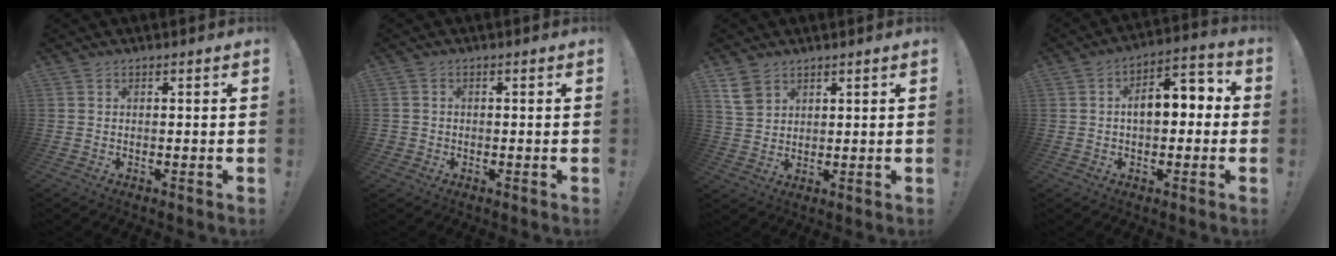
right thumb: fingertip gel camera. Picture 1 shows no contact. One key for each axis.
{"total": 1.5, "fx": -0.5, "fy": 1.2, "fz": 0.6, "tx": -0.010, "ty": 0.003, "tz": -0.009}
{"total": 6.1, "fx": 3.9, "fy": 4.0, "fz": 2.5, "tx": -0.035, "ty": -0.017, "tz": 0.076}
{"total": 9.5, "fx": 0.2, "fy": 5.5, "fz": 7.8, "tx": -0.107, "ty": 0.009, "tz": 0.002}